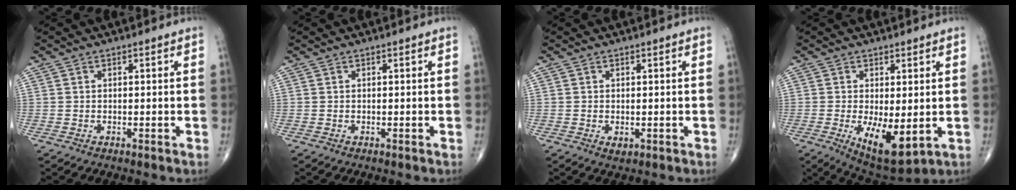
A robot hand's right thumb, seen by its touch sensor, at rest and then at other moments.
{"total": 0.0}
{"total": 1.2, "force": [-0.2, 0.8, 0.9], "torque": [-0.013, -0.004, 0.000]}
{"total": 9.8, "force": [-1.8, 4.0, 8.7], "torque": [-0.134, -0.026, -0.015]}